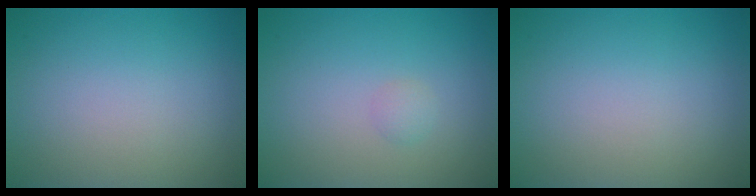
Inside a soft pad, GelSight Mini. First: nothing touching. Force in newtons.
{"total": 0.7, "press": 0.7, "slide": 0.0}
{"total": 0.0}